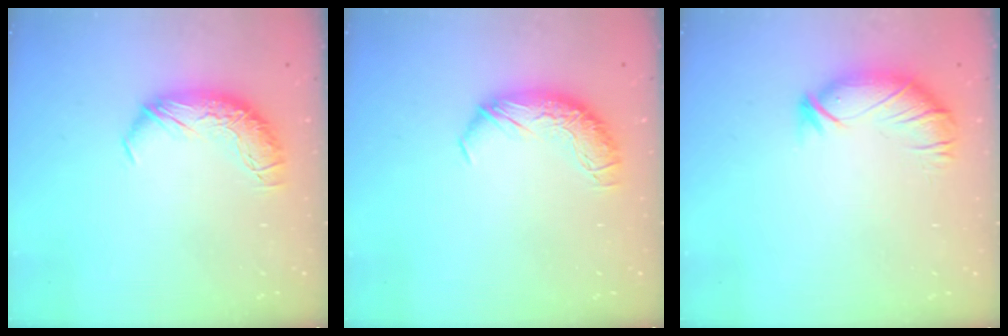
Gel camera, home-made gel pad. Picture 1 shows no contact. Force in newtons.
{"total": 0.0}
{"total": 2.9, "press": 2.3, "slide": 1.7}